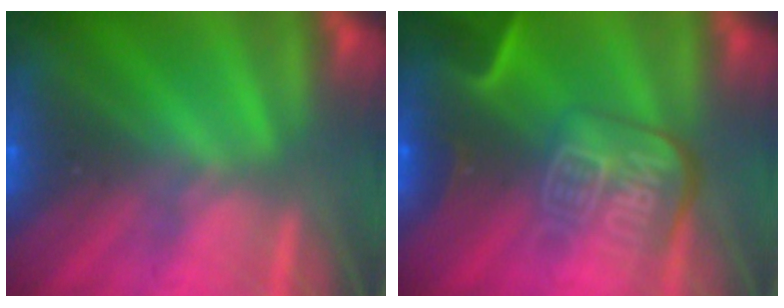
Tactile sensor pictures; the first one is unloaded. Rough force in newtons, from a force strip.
{"total": 9.1}